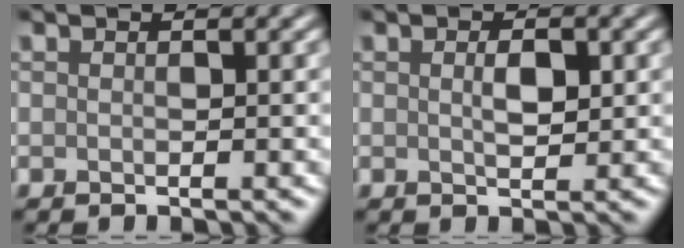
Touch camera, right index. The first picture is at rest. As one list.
[{"total": 1.7, "force": [0.3, 0.8, 1.5], "torque": [-0.029, 0.000, 0.007]}]